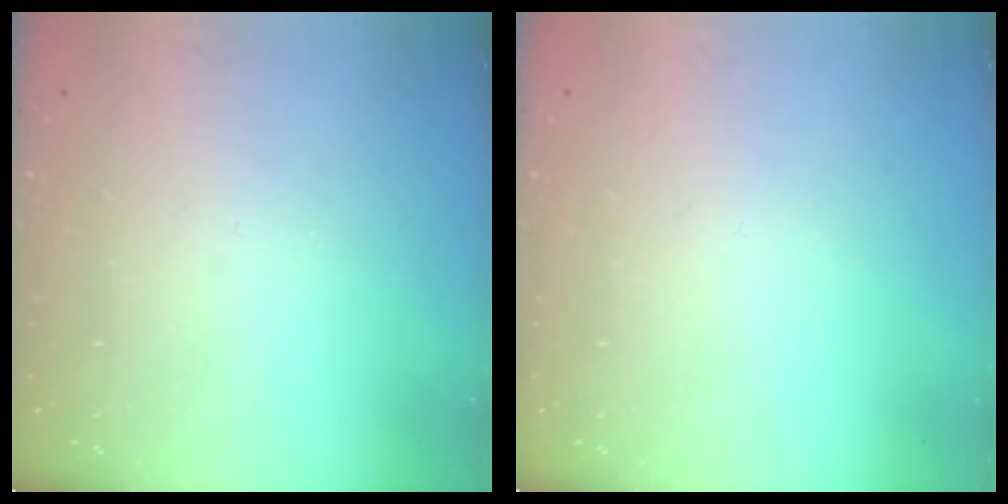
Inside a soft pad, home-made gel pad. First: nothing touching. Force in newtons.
{"total": 0.0}